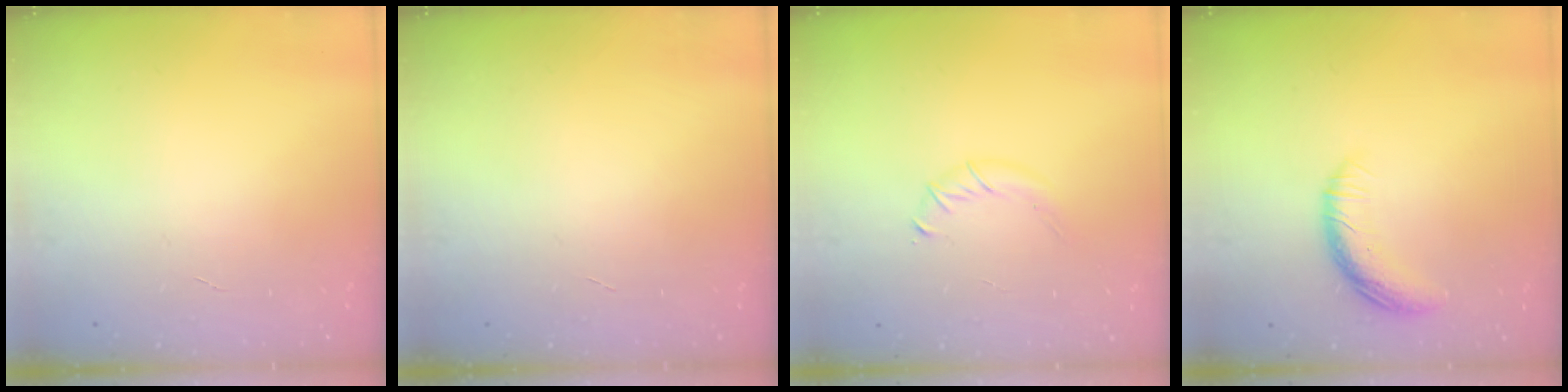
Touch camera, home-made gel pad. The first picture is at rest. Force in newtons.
{"total": 0.0}
{"total": 4.2, "press": 4.1, "slide": 1.1}
{"total": 10.1, "press": 10.1, "slide": 0.8}